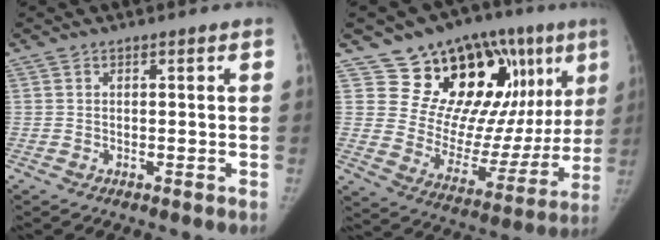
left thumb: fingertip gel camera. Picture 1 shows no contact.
{"total": 25.2, "force": [12.0, 13.7, 17.4], "torque": [-0.176, -0.038, 0.195]}